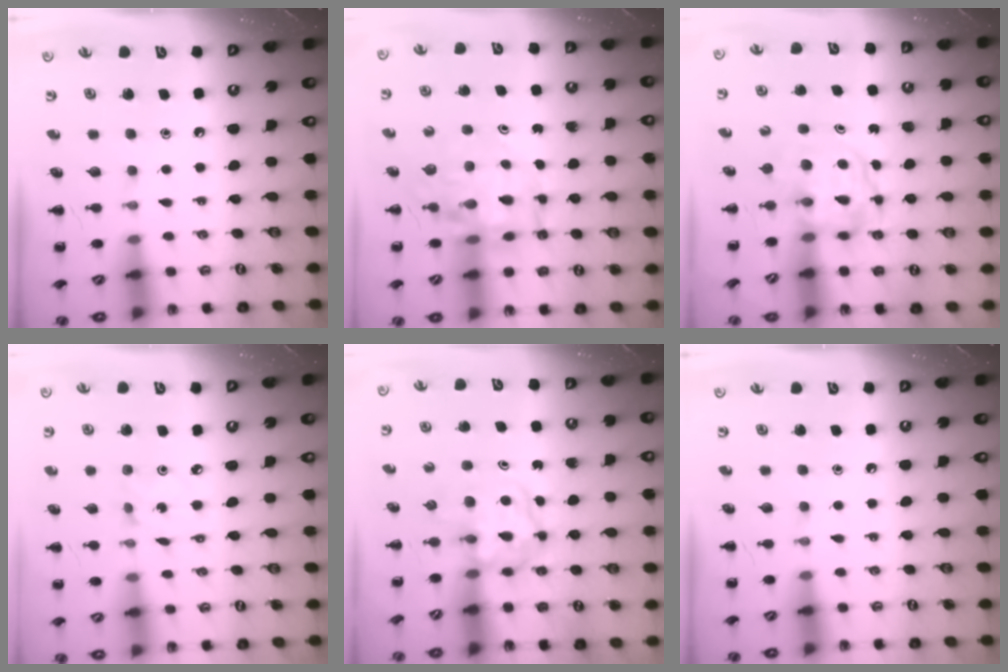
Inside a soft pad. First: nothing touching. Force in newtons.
{"total": 11.1, "press": 10.5, "slide": 3.6}
{"total": 3.7, "press": 3.7, "slide": 0.2}
{"total": 1.0, "press": 1.0, "slide": 0.2}
{"total": 3.8, "press": 3.8, "slide": 0.5}
{"total": 0.0}